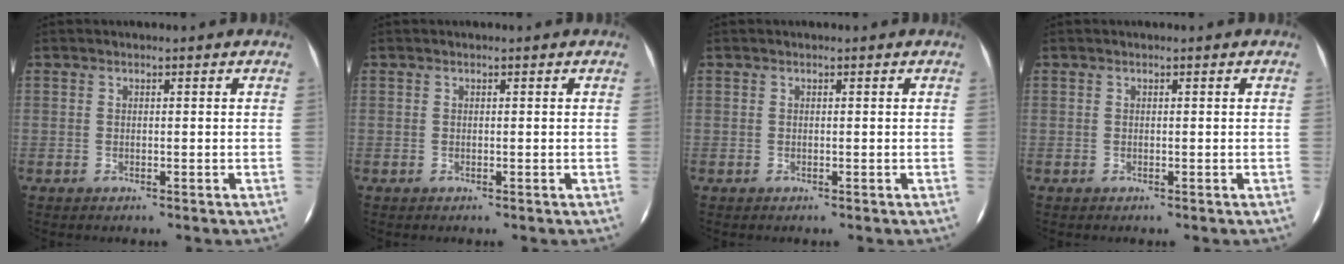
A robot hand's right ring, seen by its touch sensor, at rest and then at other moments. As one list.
[{"total": 0.0}, {"total": 0.0}, {"total": 0.0}]